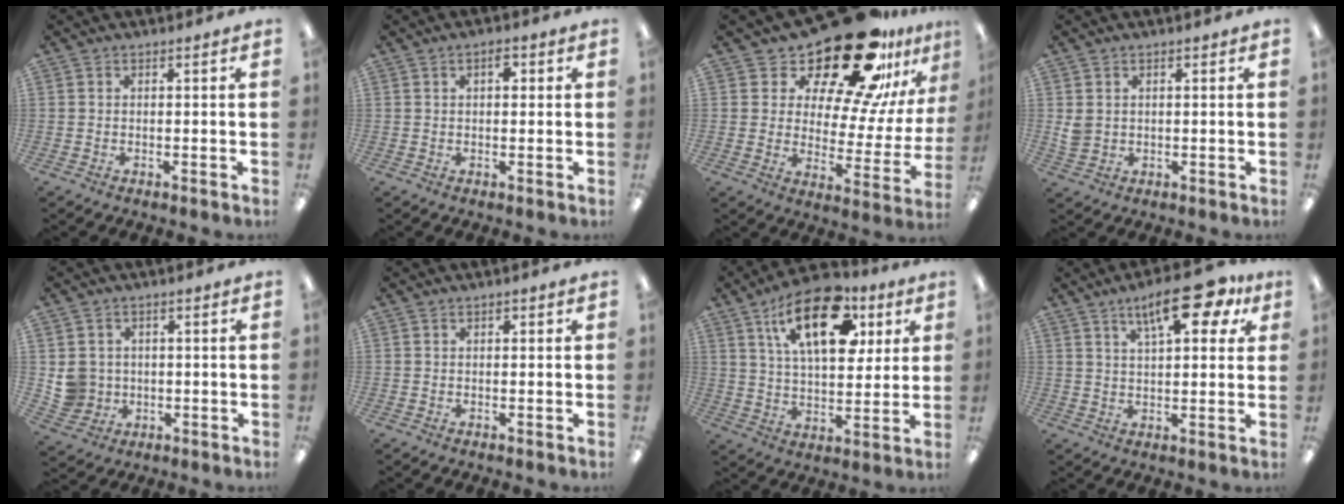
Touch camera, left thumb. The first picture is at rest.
{"total": 2.9, "force": [1.2, 1.4, 2.2], "torque": [-0.022, -0.003, 0.013]}
{"total": 24.6, "force": [19.1, 8.2, 13.0], "torque": [-0.205, -0.134, 0.319]}
{"total": 3.1, "force": [0.9, 2.7, 1.3], "torque": [-0.019, 0.001, 0.018]}
{"total": 5.6, "force": [0.7, 5.5, 0.7], "torque": [-0.015, 0.006, 0.020]}
{"total": 0.6, "force": [0.3, 0.4, 0.3], "torque": [-0.005, 0.004, 0.005]}
{"total": 19.7, "force": [9.4, 10.2, 14.0], "torque": [-0.206, -0.024, 0.157]}
{"total": 14.2, "force": [7.6, 5.5, 10.7], "torque": [-0.153, -0.028, 0.121]}